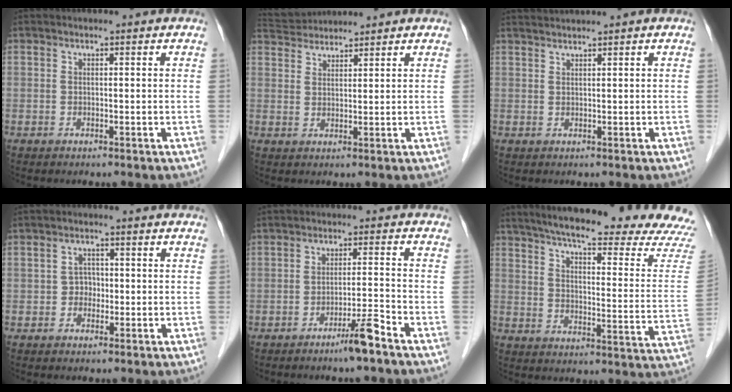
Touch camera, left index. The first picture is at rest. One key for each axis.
{"total": 5.4, "fx": 5.4, "fy": 0.5, "fz": 0.6, "tx": -0.019, "ty": 0.035, "tz": 0.098}
{"total": 2.0, "fx": 1.8, "fy": -0.7, "fz": 0.3, "tx": -0.008, "ty": 0.010, "tz": 0.043}
{"total": 2.1, "fx": -0.4, "fy": 1.8, "fz": 1.0, "tx": -0.011, "ty": 0.006, "tz": -0.008}
{"total": 4.7, "fx": -3.5, "fy": -0.8, "fz": 3.1, "tx": -0.053, "ty": -0.010, "tz": -0.062}
{"total": 25.5, "fx": 23.0, "fy": 0.2, "fz": 11.0, "tx": -0.170, "ty": -0.080, "tz": 0.288}